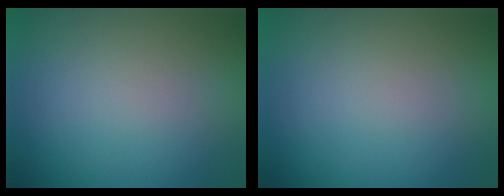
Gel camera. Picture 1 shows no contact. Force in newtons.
{"total": 0.0}